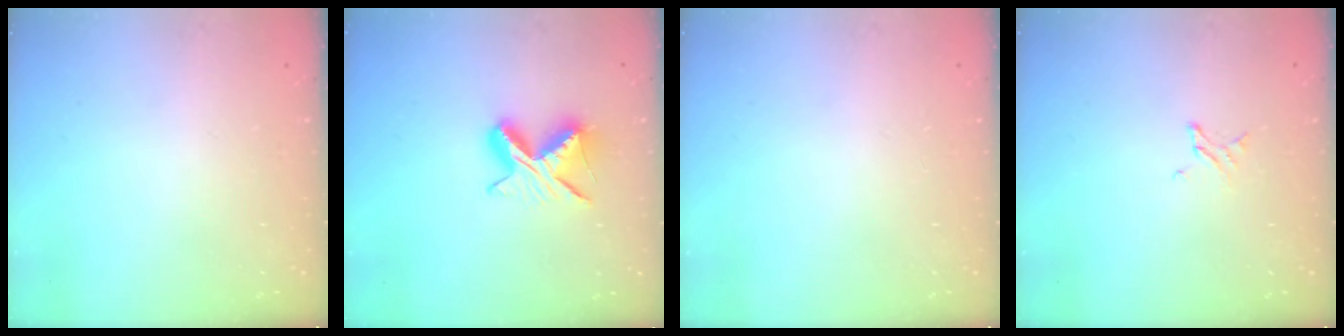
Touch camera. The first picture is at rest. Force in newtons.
{"total": 9.0, "press": 9.0, "slide": 0.9}
{"total": 0.0}
{"total": 1.6, "press": 1.6, "slide": 0.2}